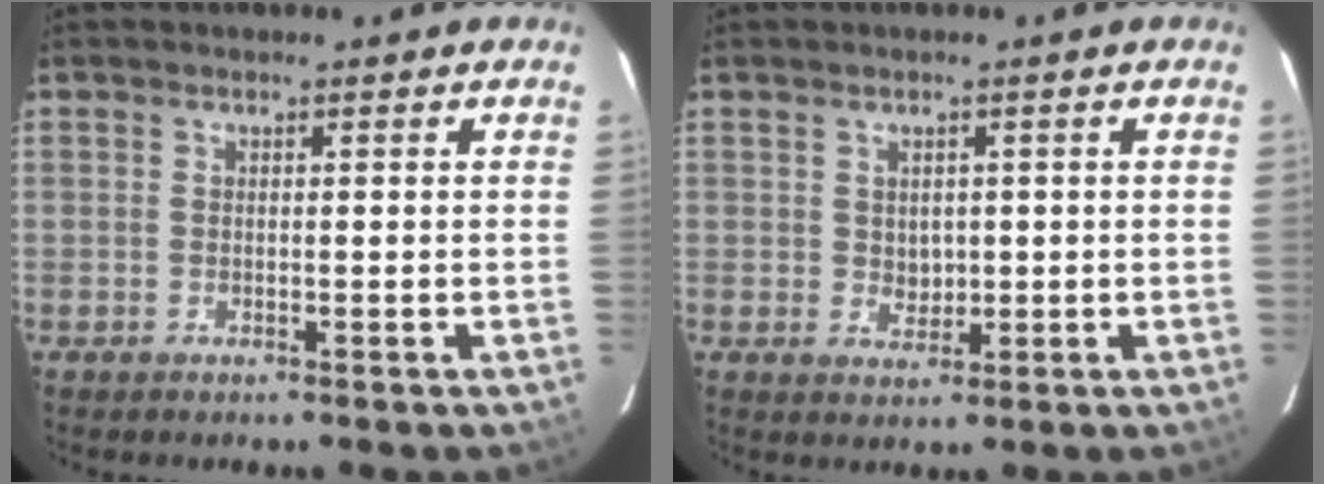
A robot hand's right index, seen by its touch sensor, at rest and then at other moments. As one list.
[{"total": 2.8, "force": [0.4, 2.5, 1.2], "torque": [-0.016, 0.000, 0.012]}]